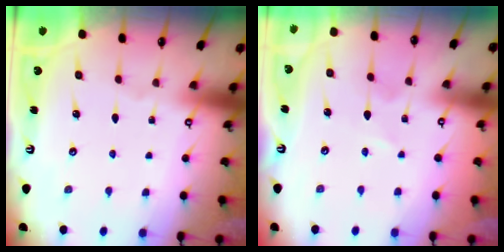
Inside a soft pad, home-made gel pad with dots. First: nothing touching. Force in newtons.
{"total": 0.8, "press": 0.8, "slide": 0.2}